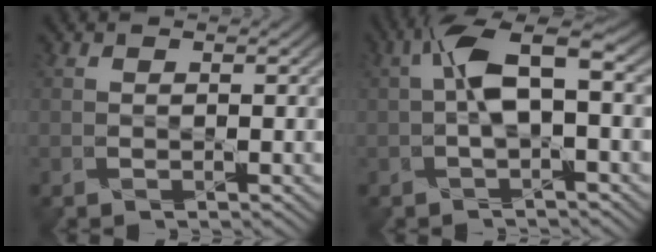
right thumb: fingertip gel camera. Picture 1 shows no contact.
{"total": 5.5, "force": [0.6, 1.7, 5.2], "torque": [-0.107, 0.017, 0.005]}